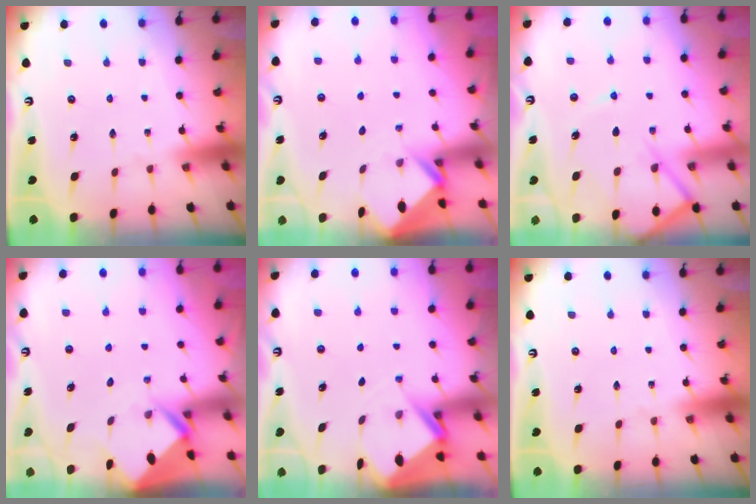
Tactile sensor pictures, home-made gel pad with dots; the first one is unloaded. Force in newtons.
{"total": 2.6, "press": 2.6, "slide": 0.2}
{"total": 8.4, "press": 8.4, "slide": 1.1}
{"total": 5.0, "press": 4.9, "slide": 0.3}
{"total": 4.7, "press": 4.7, "slide": 0.3}
{"total": 0.0}